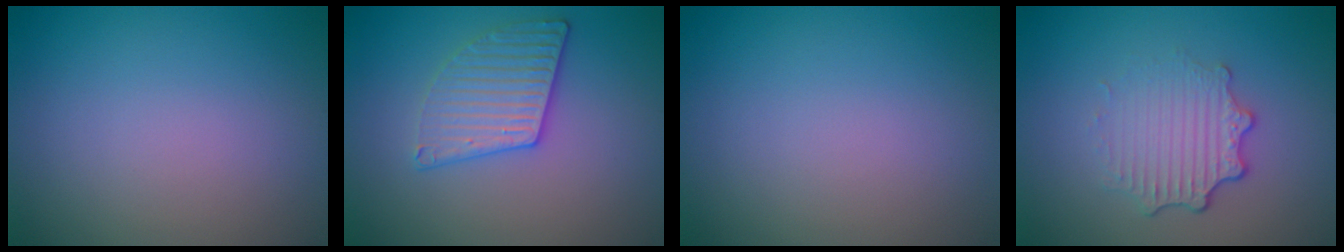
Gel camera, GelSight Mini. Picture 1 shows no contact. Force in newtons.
{"total": 3.2, "press": 3.2, "slide": 0.6}
{"total": 0.0}
{"total": 3.4, "press": 2.6, "slide": 2.1}